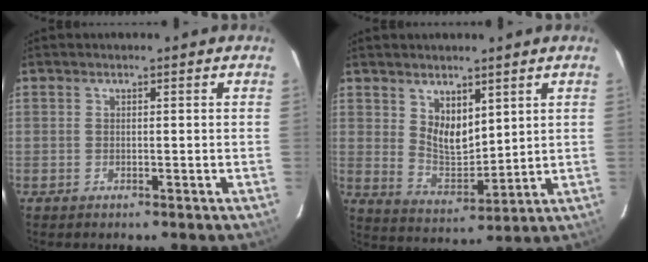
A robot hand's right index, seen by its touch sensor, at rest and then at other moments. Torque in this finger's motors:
{"motor_torque": [0.07, 0.05, 0.05, 0.06]}